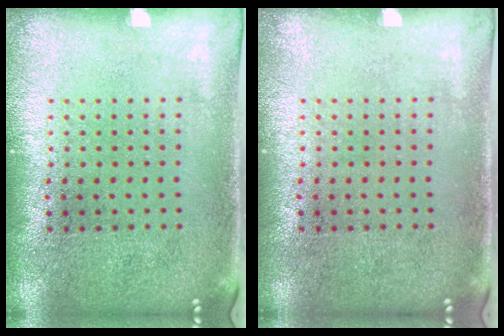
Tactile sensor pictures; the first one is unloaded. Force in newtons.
{"total": 0.0}